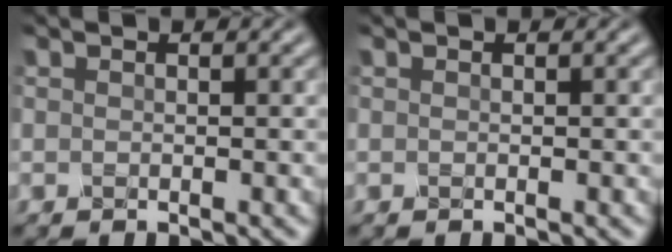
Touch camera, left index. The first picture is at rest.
{"total": 0.0}